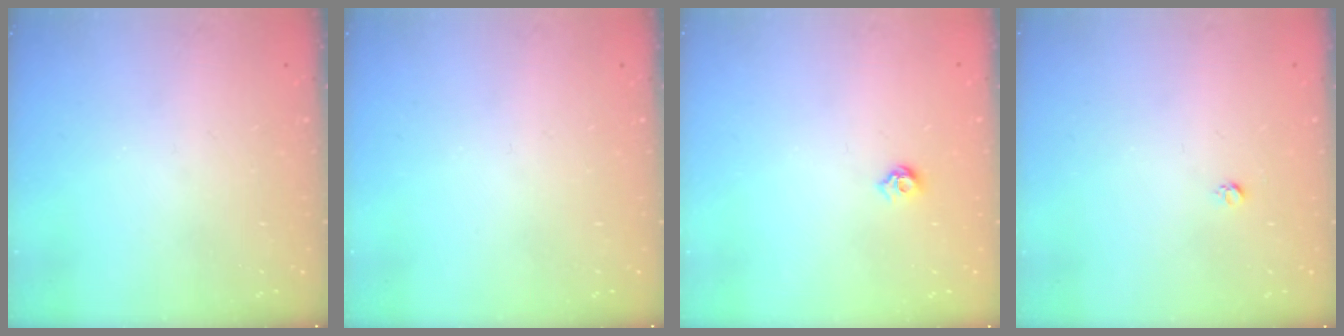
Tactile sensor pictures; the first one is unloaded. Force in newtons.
{"total": 0.0}
{"total": 5.0, "press": 4.9, "slide": 0.8}
{"total": 2.7, "press": 2.7, "slide": 0.3}